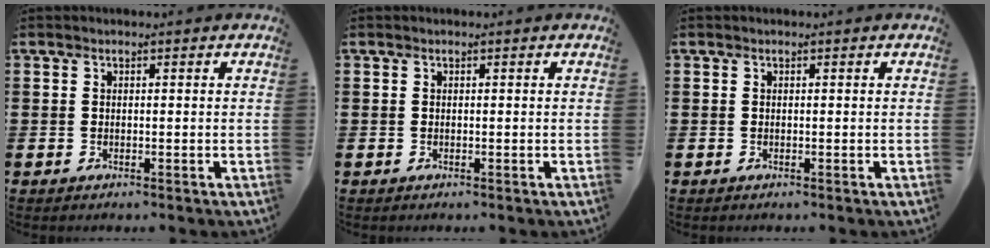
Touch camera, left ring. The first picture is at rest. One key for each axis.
{"total": 0.0}
{"total": 0.0}